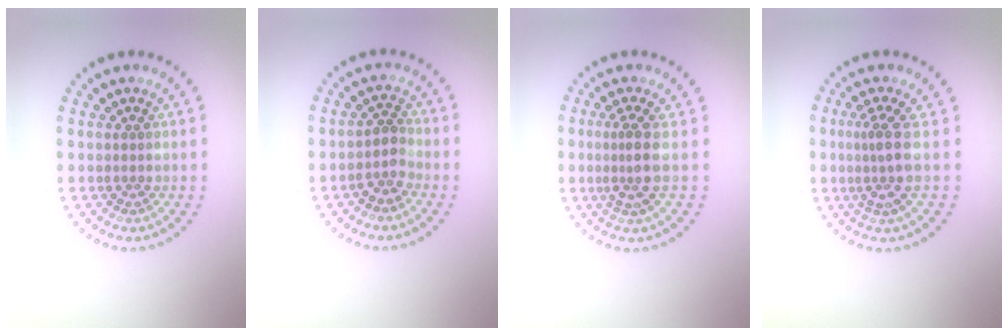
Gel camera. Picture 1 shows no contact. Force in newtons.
{"total": 1.8, "press": 1.5, "slide": 1.1}
{"total": 2.6, "press": 1.9, "slide": 1.8}
{"total": 2.8, "press": 2.0, "slide": 1.9}